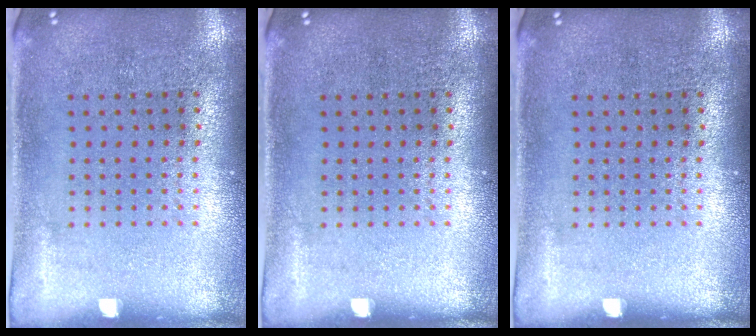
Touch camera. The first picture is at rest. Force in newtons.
{"total": 0.0}
{"total": 0.0}